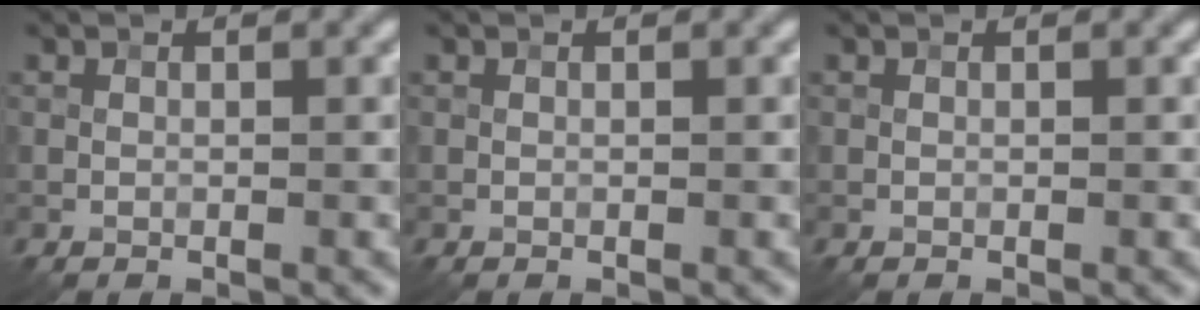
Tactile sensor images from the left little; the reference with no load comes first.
{"total": 0.0}
{"total": 0.0}